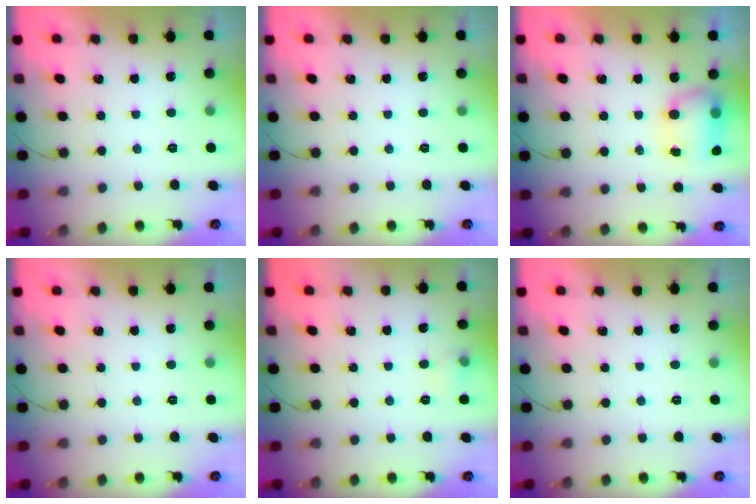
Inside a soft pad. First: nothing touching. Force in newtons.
{"total": 0.0}
{"total": 7.2, "press": 7.1, "slide": 1.2}
{"total": 0.0}
{"total": 4.6, "press": 4.4, "slide": 1.4}
{"total": 0.0}